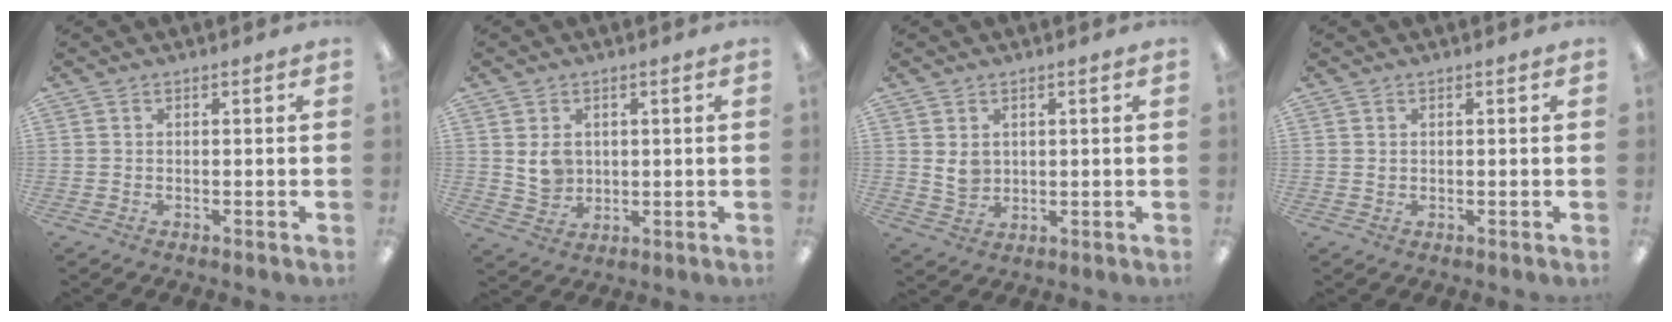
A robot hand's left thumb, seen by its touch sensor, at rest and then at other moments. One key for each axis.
{"total": 5.2, "fx": 1.6, "fy": 4.3, "fz": 2.4, "tx": -0.031, "ty": -0.001, "tz": 0.029}
{"total": 4.3, "fx": 1.4, "fy": 3.5, "fz": 2.1, "tx": -0.030, "ty": -0.002, "tz": 0.026}
{"total": 0.8, "fx": 0.4, "fy": 0.6, "fz": 0.3, "tx": -0.008, "ty": 0.003, "tz": 0.007}